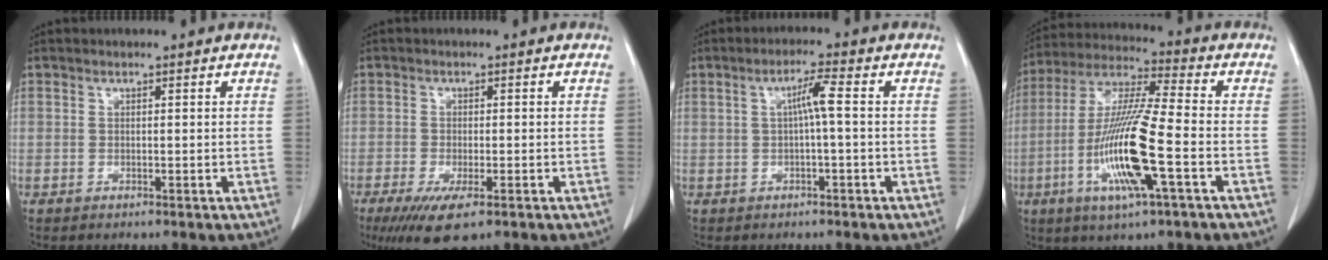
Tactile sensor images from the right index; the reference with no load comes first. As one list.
[{"total": 6.6, "force": [-3.9, 1.8, 5.0], "torque": [-0.086, -0.016, -0.059]}, {"total": 3.4, "force": [0.3, 0.1, 3.3], "torque": [-0.061, 0.010, 0.008]}, {"total": 15.5, "force": [-4.6, 0.7, 14.8], "torque": [-0.305, -0.013, -0.090]}]